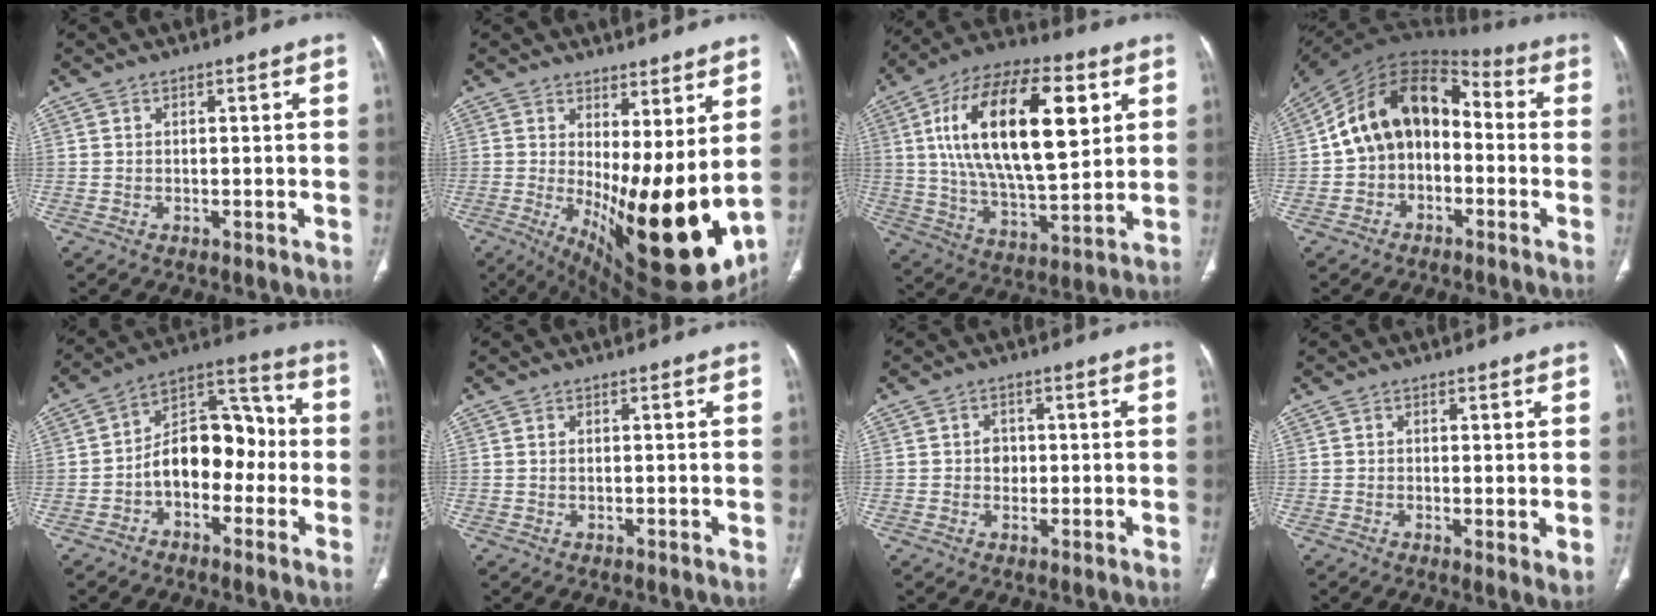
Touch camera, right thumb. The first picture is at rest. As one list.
[{"total": 20.9, "force": [1.3, 7.5, 19.4], "torque": [-0.273, -0.052, 0.043]}, {"total": 26.5, "force": [7.3, 11.6, 22.6], "torque": [-0.386, -0.011, 0.122]}, {"total": 15.7, "force": [-0.9, 11.4, 10.8], "torque": [-0.155, 0.056, -0.030]}, {"total": 13.8, "force": [-2.5, 8.9, 10.2], "torque": [-0.124, 0.053, -0.052]}, {"total": 0.6, "force": [0.2, 0.3, 0.5], "torque": [-0.013, 0.003, 0.005]}, {"total": 2.7, "force": [0.1, 2.3, 1.4], "torque": [-0.006, 0.005, 0.001]}, {"total": 2.9, "force": [0.0, 0.8, 2.7], "torque": [-0.050, -0.014, -0.003]}]